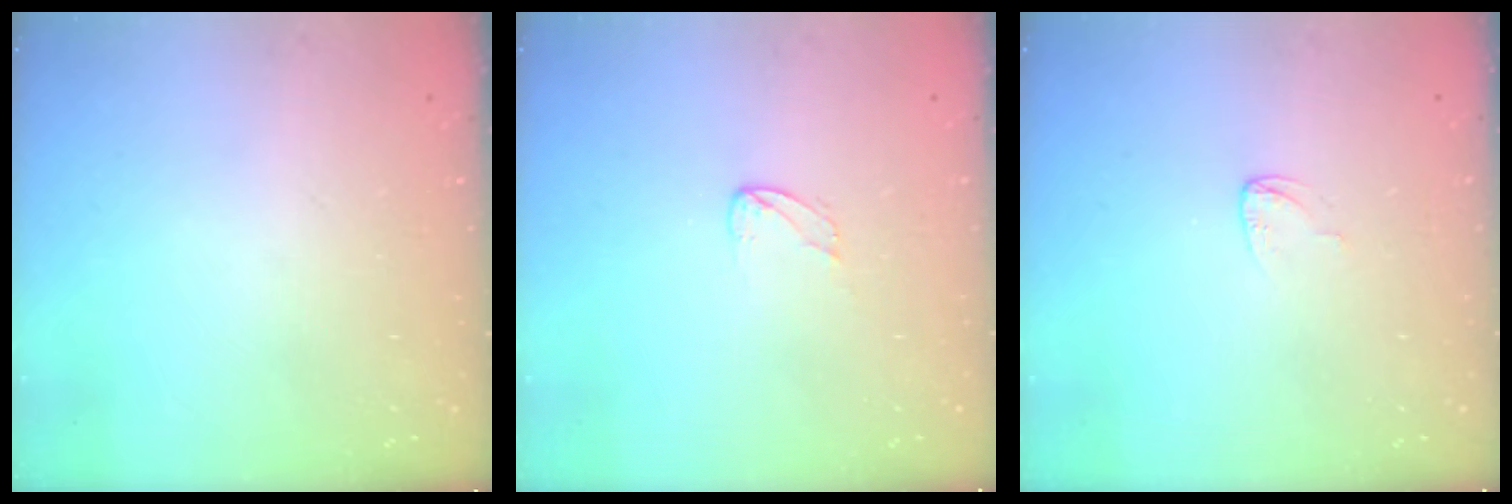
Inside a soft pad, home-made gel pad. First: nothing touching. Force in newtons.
{"total": 2.4, "press": 2.4, "slide": 0.1}
{"total": 3.6, "press": 3.6, "slide": 0.2}